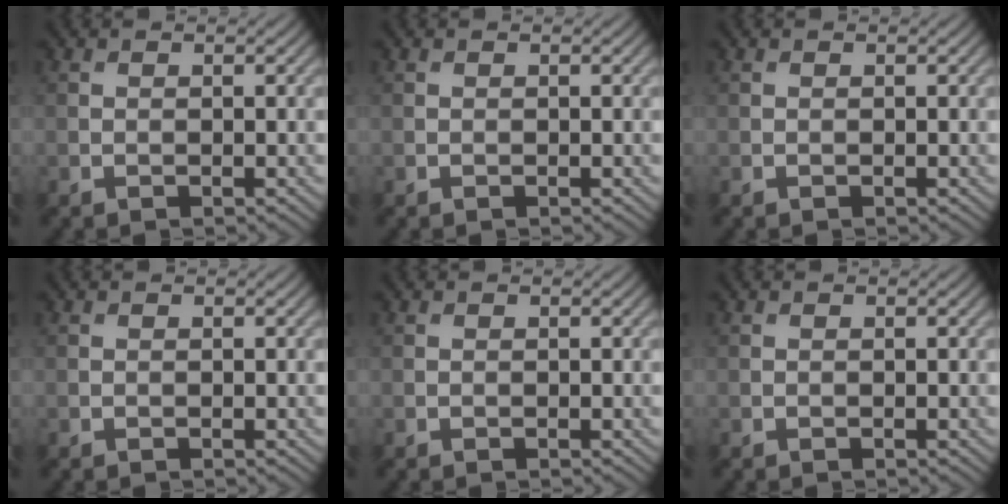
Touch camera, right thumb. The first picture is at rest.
{"total": 0.0}
{"total": 0.0}
{"total": 0.0}
{"total": 0.0}
{"total": 0.0}